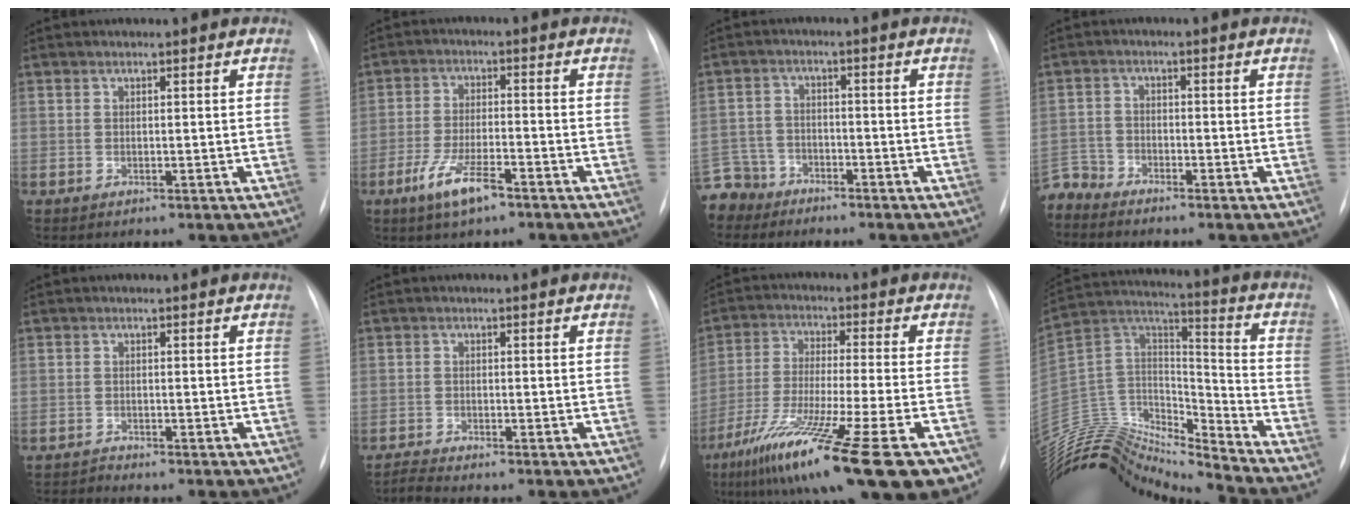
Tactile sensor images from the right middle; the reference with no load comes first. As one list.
[{"total": 6.9, "force": [-4.2, 1.5, 5.2], "torque": [-0.110, -0.008, -0.075]}, {"total": 7.5, "force": [-6.3, 4.0, 0.0], "torque": [-0.008, 0.004, -0.122]}, {"total": 4.2, "force": [-4.1, 0.7, -0.5], "torque": [0.013, -0.003, -0.082]}, {"total": 1.0, "force": [-0.8, -0.3, -0.5], "torque": [0.008, -0.006, -0.015]}, {"total": 1.4, "force": [-1.3, -0.4, 0.0], "torque": [-0.007, -0.007, -0.029]}, {"total": 20.4, "force": [-11.8, 1.3, 16.5], "torque": [-0.244, -0.057, -0.199]}, {"total": 19.2, "force": [-18.6, 2.5, 4.0], "torque": [-0.075, 0.074, -0.331]}]